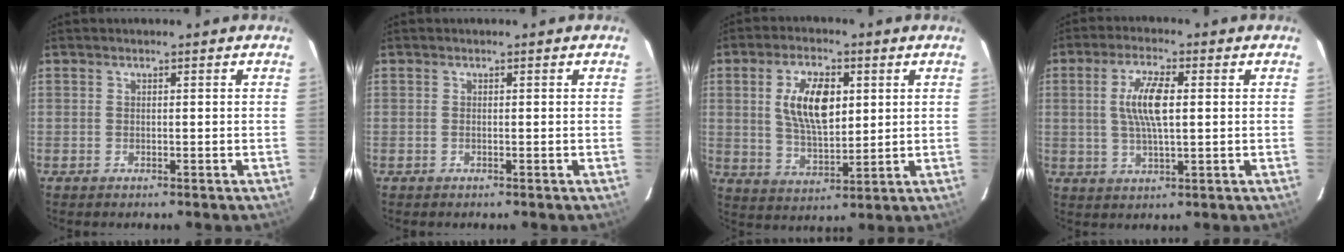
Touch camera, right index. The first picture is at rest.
{"total": 0.0}
{"total": 11.0, "force": [2.7, 5.2, 9.3], "torque": [-0.174, 0.006, 0.055]}
{"total": 7.9, "force": [1.1, 2.3, 7.5], "torque": [-0.146, 0.006, 0.023]}